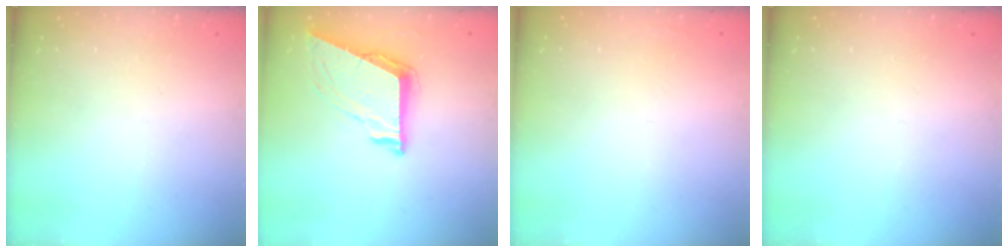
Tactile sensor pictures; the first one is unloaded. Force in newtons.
{"total": 9.0, "press": 8.4, "slide": 3.2}
{"total": 1.6, "press": 1.6, "slide": 0.1}
{"total": 0.0}